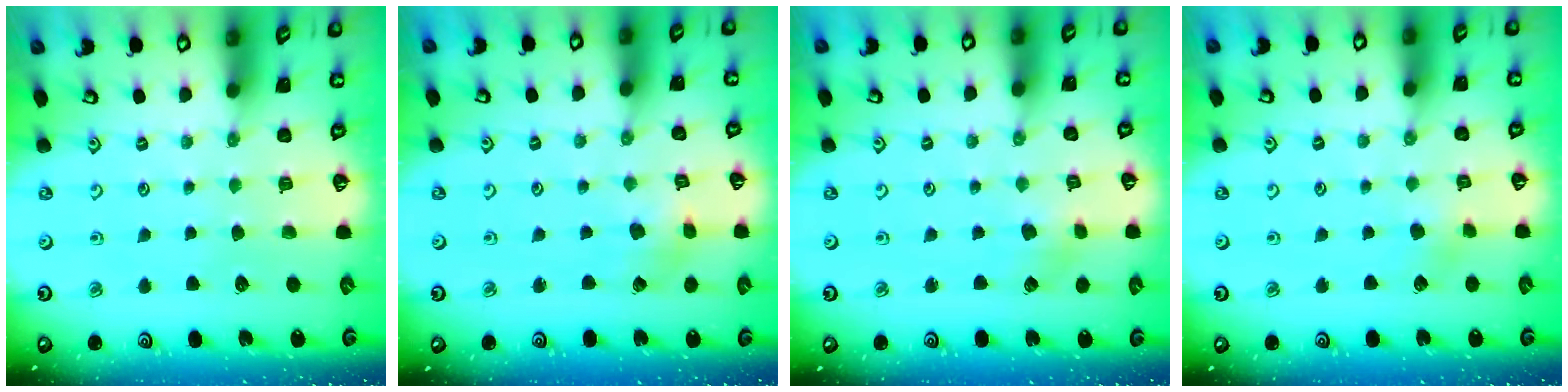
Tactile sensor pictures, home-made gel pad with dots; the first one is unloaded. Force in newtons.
{"total": 2.2, "press": 2.2, "slide": 0.4}
{"total": 3.8, "press": 3.8, "slide": 0.4}
{"total": 3.2, "press": 3.2, "slide": 0.3}